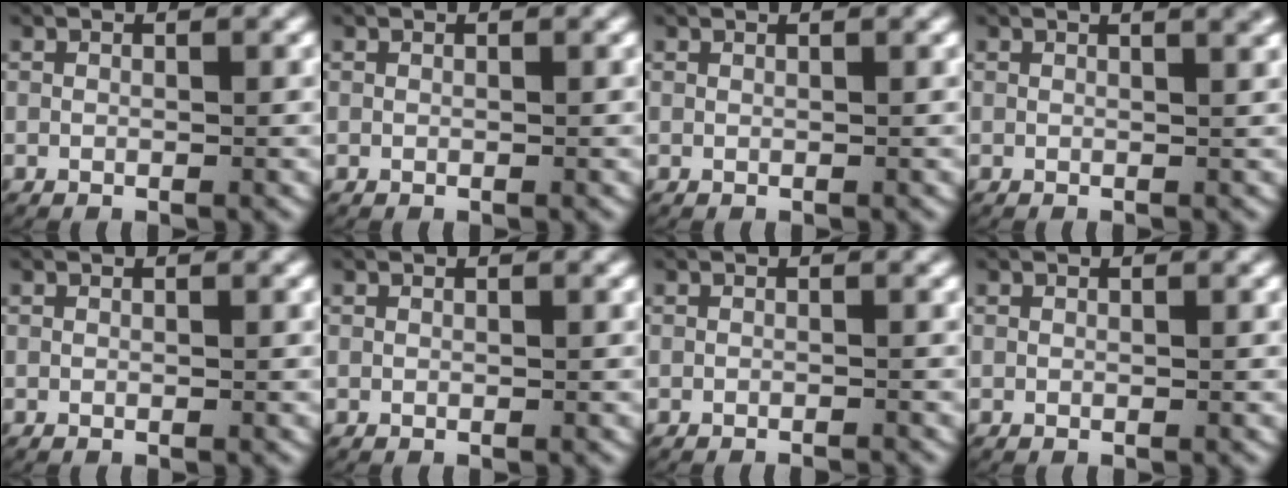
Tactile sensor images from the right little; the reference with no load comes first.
{"total": 0.0}
{"total": 0.0}
{"total": 2.6, "force": [1.1, 0.7, 2.2], "torque": [-0.019, 0.011, 0.012]}
{"total": 0.0}
{"total": 0.0}
{"total": 1.5, "force": [-1.5, 0.2, 0.3], "torque": [-0.003, -0.001, -0.024]}
{"total": 0.0}